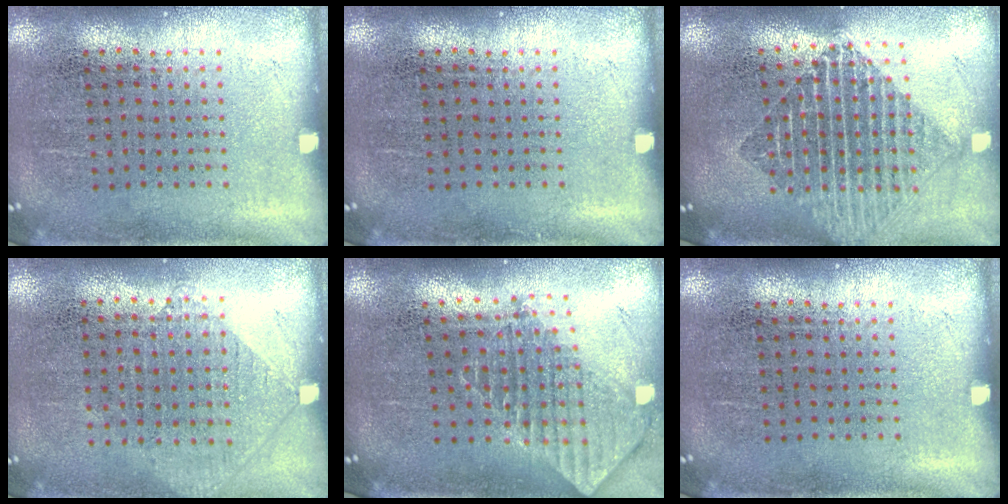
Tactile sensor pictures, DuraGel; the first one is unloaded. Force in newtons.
{"total": 0.0}
{"total": 2.0, "press": 1.7, "slide": 1.1}
{"total": 0.9, "press": 0.9, "slide": 0.3}
{"total": 2.0, "press": 1.5, "slide": 1.3}
{"total": 0.0}